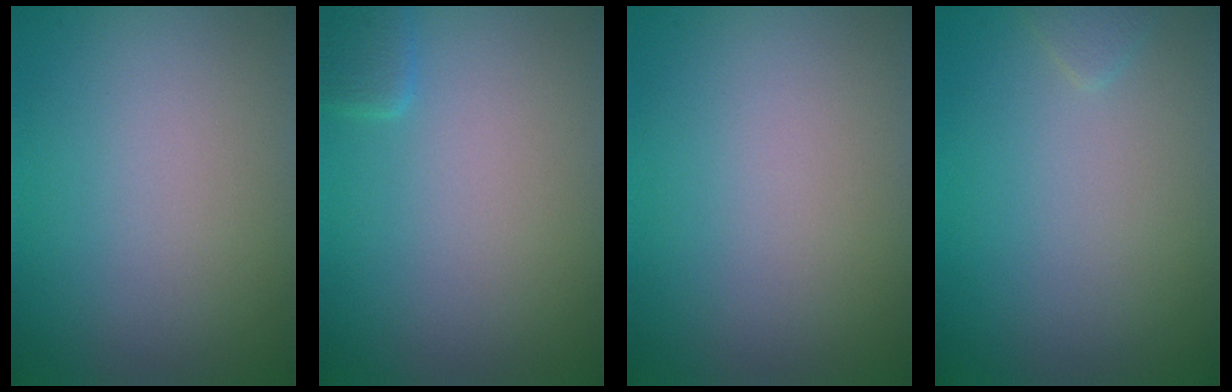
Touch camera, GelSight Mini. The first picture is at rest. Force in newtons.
{"total": 1.5, "press": 1.5, "slide": 0.1}
{"total": 0.0}
{"total": 0.7, "press": 0.7, "slide": 0.1}